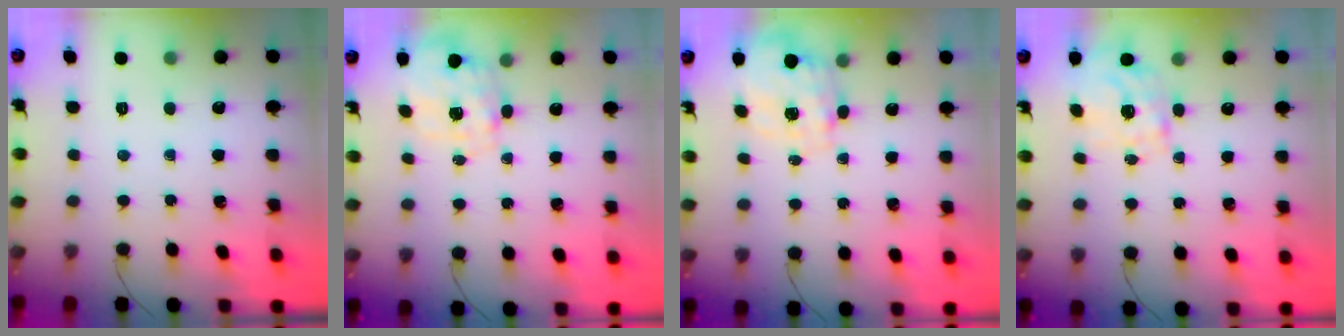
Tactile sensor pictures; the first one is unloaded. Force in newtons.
{"total": 2.9, "press": 2.7, "slide": 0.8}
{"total": 2.7, "press": 2.5, "slide": 1.0}
{"total": 1.4, "press": 1.2, "slide": 0.7}